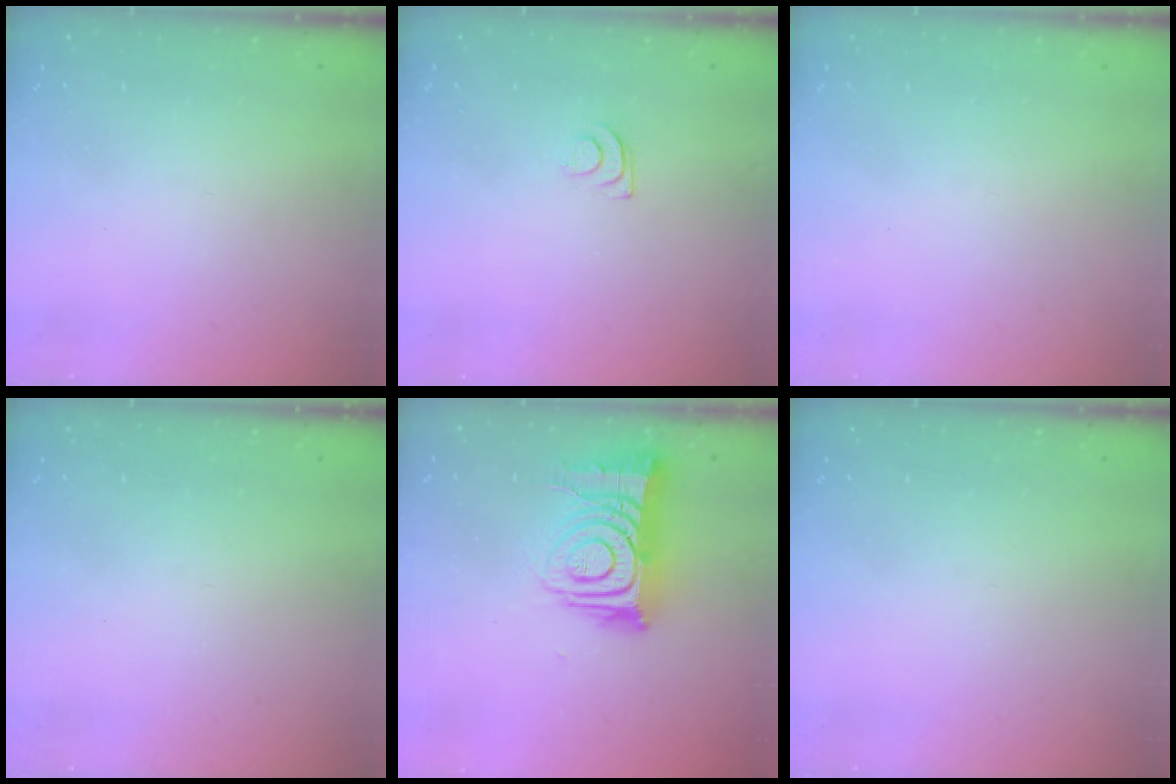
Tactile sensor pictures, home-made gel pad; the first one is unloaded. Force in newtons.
{"total": 4.2, "press": 4.2, "slide": 0.5}
{"total": 1.7, "press": 1.7, "slide": 0.1}
{"total": 2.1, "press": 2.0, "slide": 0.4}
{"total": 14.2, "press": 14.2, "slide": 1.2}
{"total": 0.0}